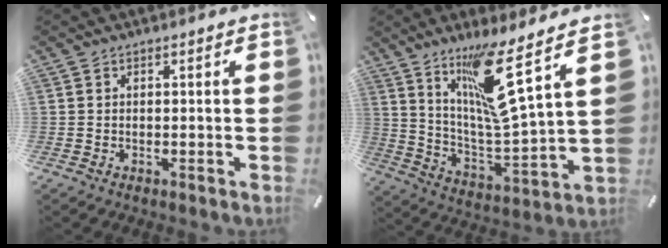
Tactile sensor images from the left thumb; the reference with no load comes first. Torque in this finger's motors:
{"motor_torque": [2.81, 2.22, 1.43, -1.34, 0.64]}